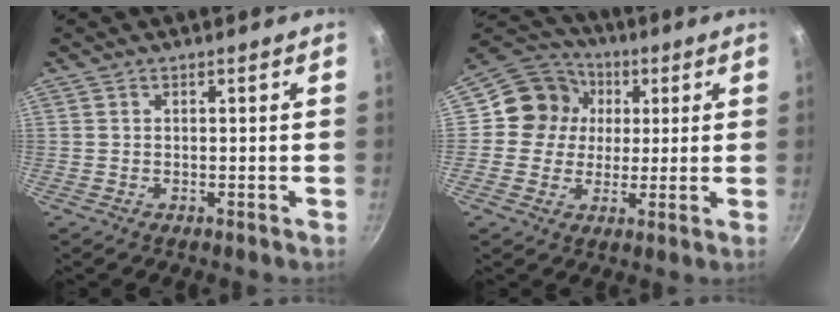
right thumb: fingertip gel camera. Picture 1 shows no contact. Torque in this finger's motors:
{"motor_torque": [-0.52, 0.62, -0.10, 0.07, 0.02]}